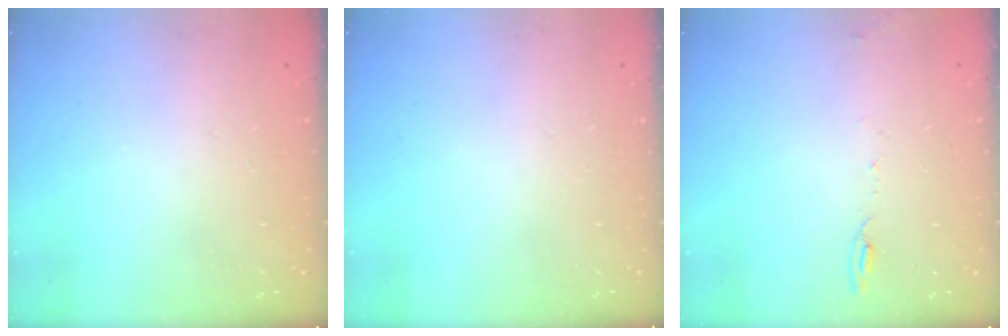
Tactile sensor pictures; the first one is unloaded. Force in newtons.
{"total": 0.0}
{"total": 5.6, "press": 5.5, "slide": 0.7}